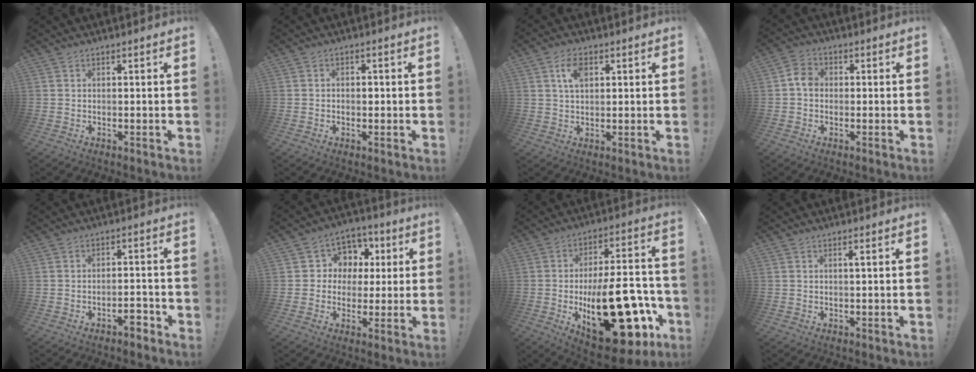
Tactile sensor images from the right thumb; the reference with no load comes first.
{"total": 1.1, "force": [-0.3, 1.0, 0.4], "torque": [-0.013, 0.004, -0.006]}
{"total": 6.2, "force": [2.2, 3.6, 4.5], "torque": [-0.073, 0.002, 0.038]}
{"total": 4.6, "force": [-0.7, 3.6, 2.8], "torque": [-0.043, 0.016, -0.011]}
{"total": 3.5, "force": [-2.7, 1.0, 1.9], "torque": [-0.031, 0.017, -0.047]}
{"total": 8.7, "force": [0.5, 8.3, 2.4], "torque": [-0.026, -0.001, 0.016]}
{"total": 29.8, "force": [-8.3, 13.5, 25.2], "torque": [-0.388, 0.051, -0.108]}
{"total": 1.0, "force": [0.2, -0.2, 1.0], "torque": [-0.014, -0.002, 0.000]}